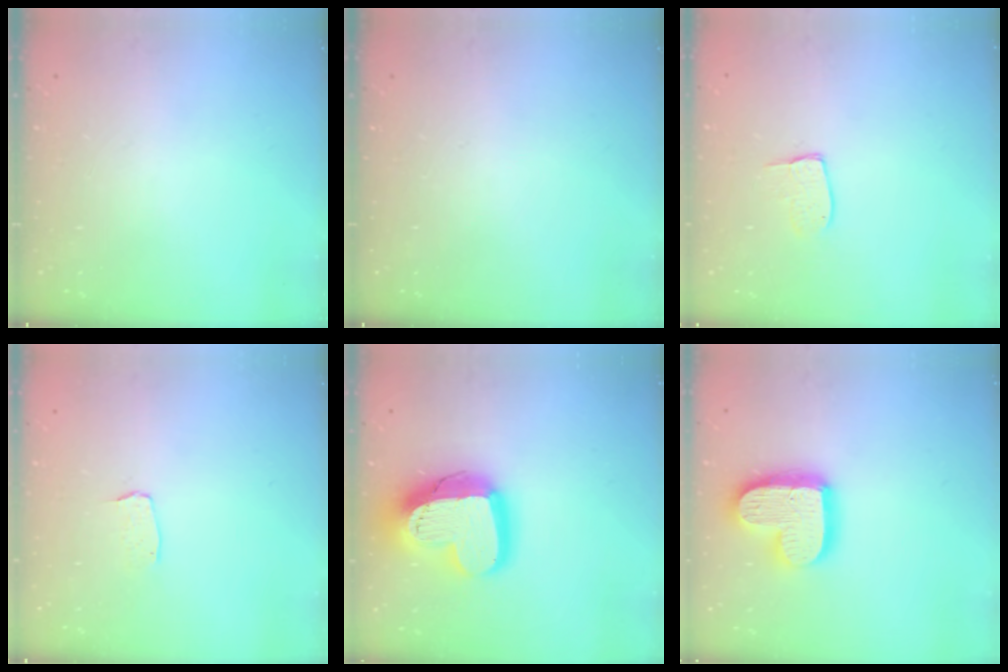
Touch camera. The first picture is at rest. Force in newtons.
{"total": 0.0}
{"total": 6.1, "press": 6.1, "slide": 0.5}
{"total": 3.0, "press": 3.0, "slide": 0.2}
{"total": 21.6, "press": 21.5, "slide": 1.9}
{"total": 17.1, "press": 17.1, "slide": 1.4}